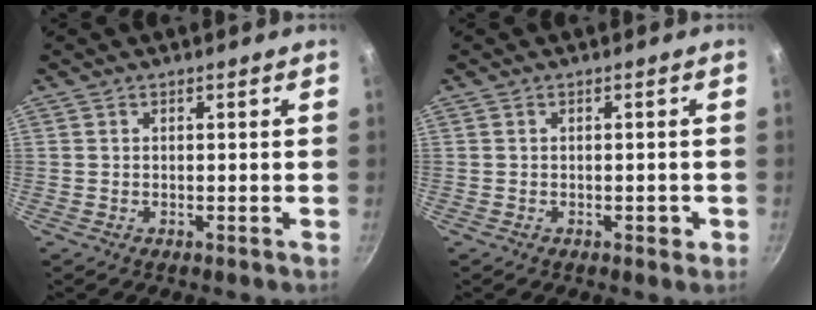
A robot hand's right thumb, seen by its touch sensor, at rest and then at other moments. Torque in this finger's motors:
{"motor_torque": [-0.13, 0.05, -0.06, -0.09, -0.03]}